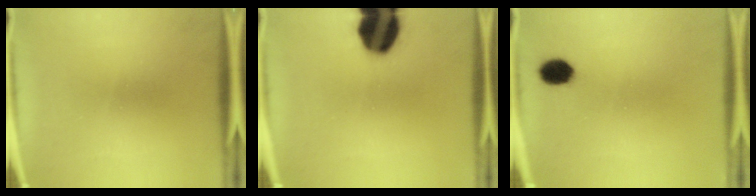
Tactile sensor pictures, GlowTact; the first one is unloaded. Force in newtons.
{"total": 16.3}
{"total": 4.9}